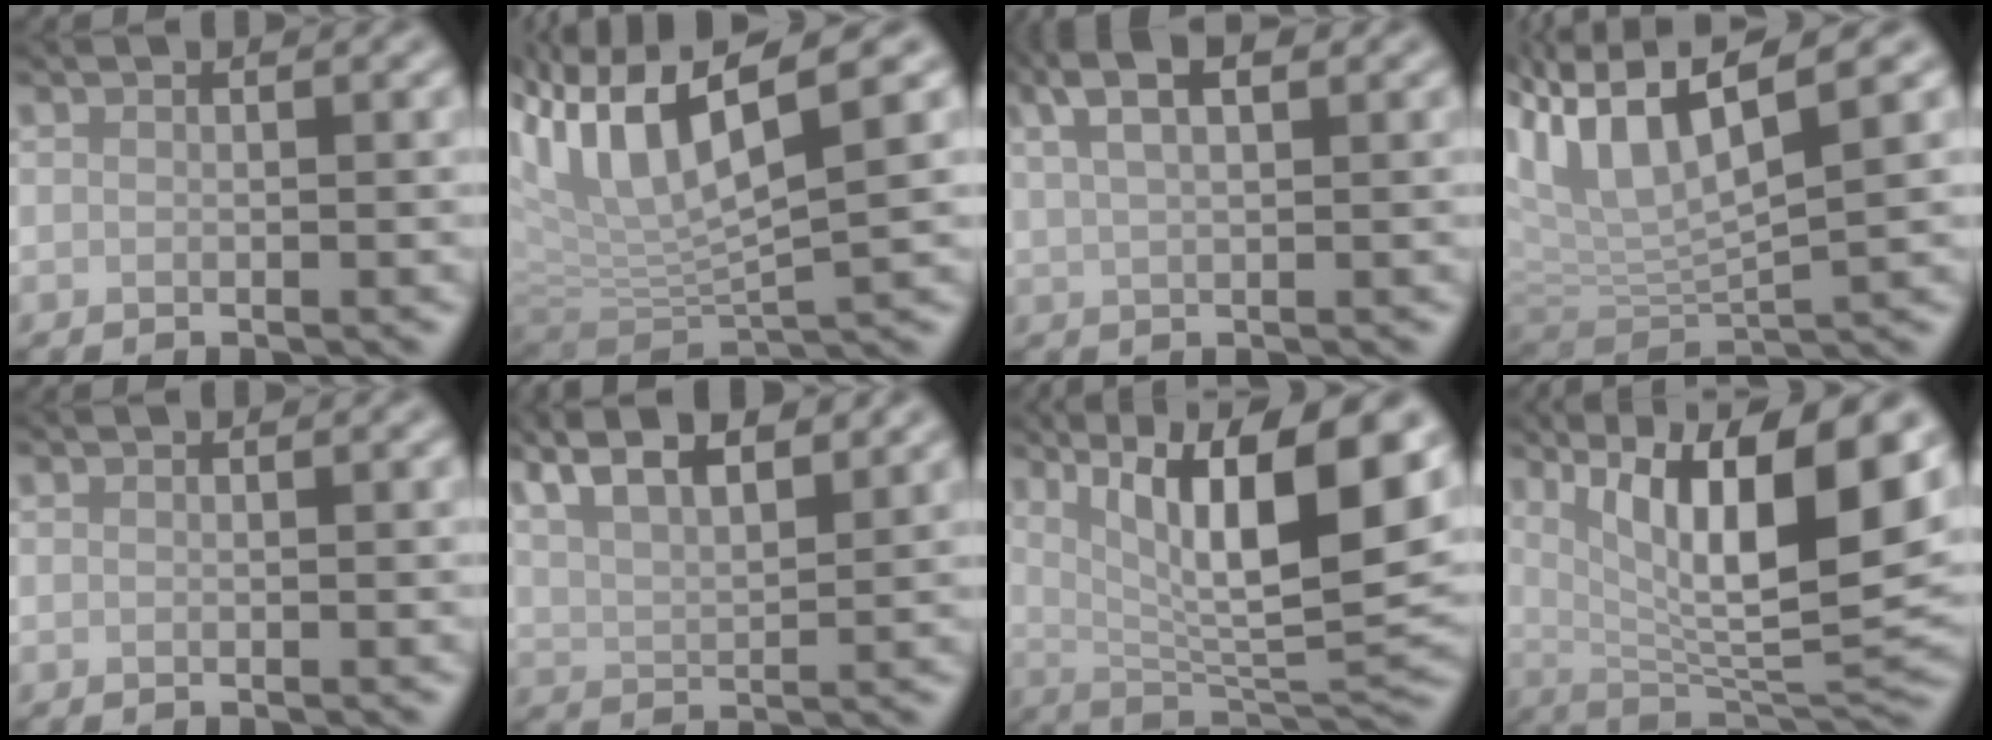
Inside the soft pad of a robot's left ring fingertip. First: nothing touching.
{"total": 10.9, "force": [4.0, 3.3, 9.5], "torque": [-0.192, 0.008, 0.077]}
{"total": 4.7, "force": [2.8, 1.8, 3.4], "torque": [-0.062, 0.016, 0.046]}
{"total": 8.5, "force": [3.6, 2.5, 7.3], "torque": [-0.149, 0.010, 0.069]}
{"total": 0.0}
{"total": 9.0, "force": [6.0, 3.3, 5.9], "torque": [-0.097, 0.039, 0.068]}
{"total": 12.8, "force": [4.8, 3.5, 11.4], "torque": [-0.172, -0.005, 0.084]}
{"total": 13.5, "force": [5.1, 3.7, 11.9], "torque": [-0.182, -0.007, 0.092]}